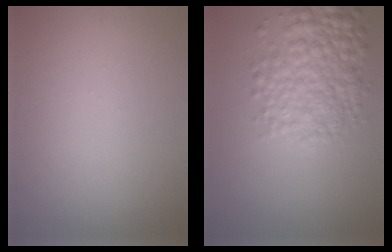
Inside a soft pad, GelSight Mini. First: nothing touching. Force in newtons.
{"total": 5.8, "press": 5.8, "slide": 0.1}